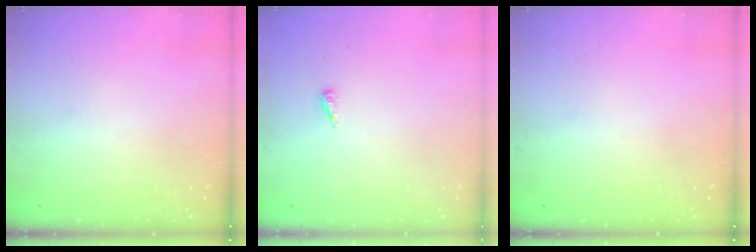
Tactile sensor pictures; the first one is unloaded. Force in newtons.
{"total": 2.8, "press": 2.8, "slide": 0.2}
{"total": 0.0}